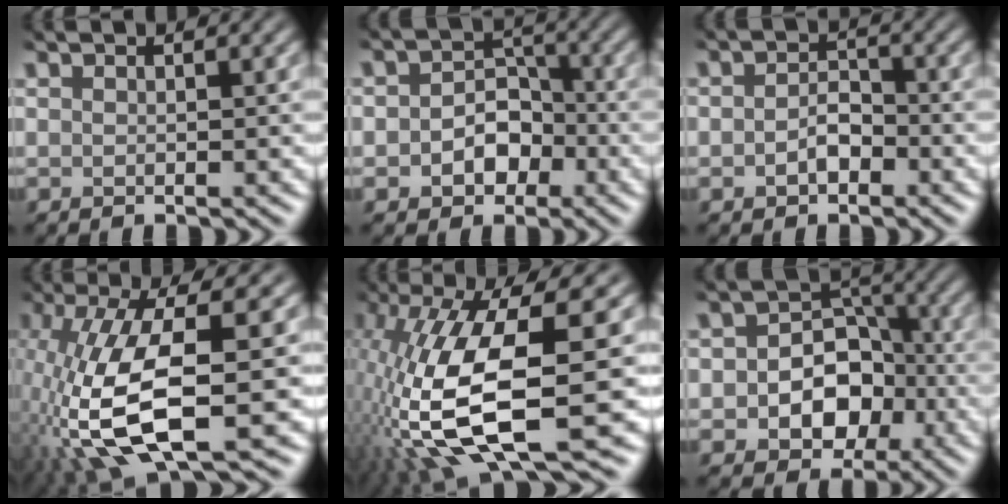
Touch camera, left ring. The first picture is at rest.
{"total": 4.0, "force": [-3.1, 2.4, 0.8], "torque": [-0.036, -0.027, -0.023]}
{"total": 2.7, "force": [-2.6, 0.6, -0.4], "torque": [-0.023, -0.018, -0.017]}
{"total": 10.7, "force": [-4.9, 2.2, 9.2], "torque": [-0.217, -0.019, -0.055]}
{"total": 12.2, "force": [-4.3, 2.9, 11.1], "torque": [-0.255, -0.025, -0.040]}
{"total": 6.0, "force": [-3.7, 4.1, 2.3], "torque": [-0.046, -0.028, -0.036]}